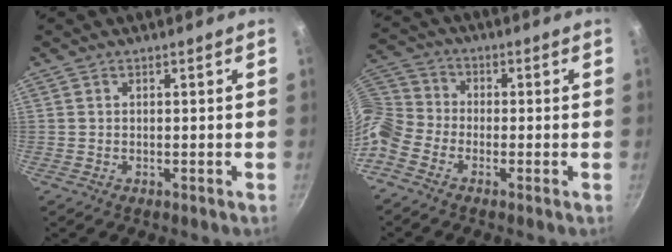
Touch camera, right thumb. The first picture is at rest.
{"total": 8.5, "force": [-4.3, 6.0, 4.3], "torque": [-0.092, 0.046, -0.116]}